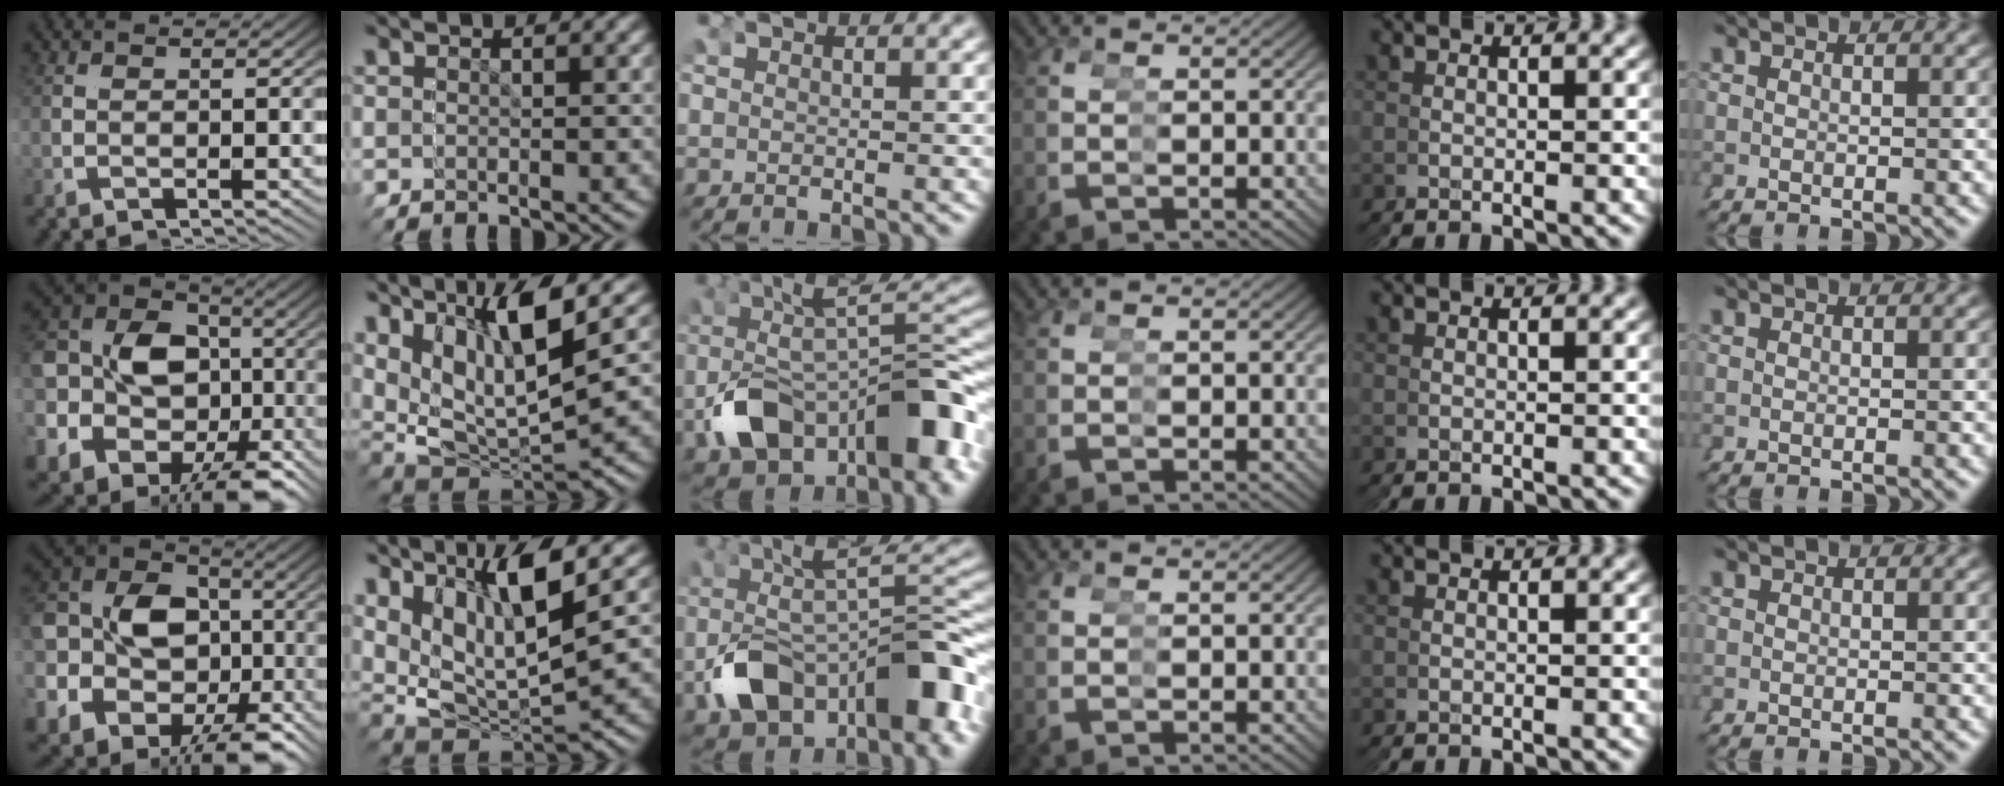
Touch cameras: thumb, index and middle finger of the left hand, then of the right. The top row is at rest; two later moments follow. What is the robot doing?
{"motion": "grasp_and_lifting", "object": "stress ball aka squeeze ball"}